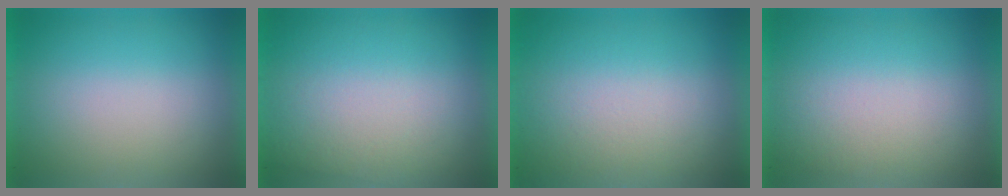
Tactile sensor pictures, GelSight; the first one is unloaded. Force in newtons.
{"total": 3.2}
{"total": 3.8}
{"total": 1.4}